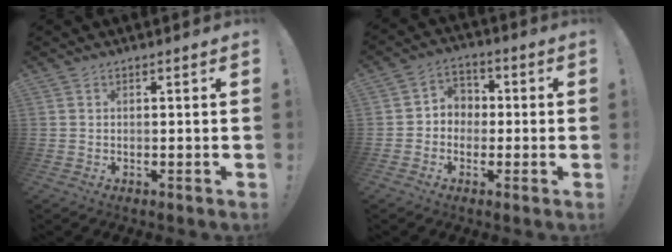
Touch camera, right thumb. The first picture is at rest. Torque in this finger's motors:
{"motor_torque": [0.40, 0.28, 0.07, -0.12, 0.00]}